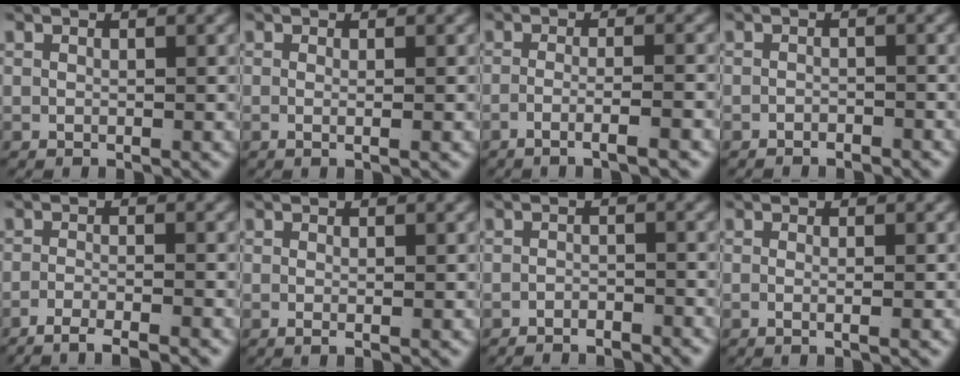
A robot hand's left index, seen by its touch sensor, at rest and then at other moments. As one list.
[{"total": 1.0, "force": [-0.4, -0.4, 0.9], "torque": [-0.023, -0.010, -0.003]}, {"total": 3.3, "force": [-2.5, -0.3, 2.1], "torque": [-0.050, -0.016, -0.038]}, {"total": 1.5, "force": [-1.5, -0.2, 0.1], "torque": [0.000, -0.008, -0.022]}, {"total": 4.3, "force": [-4.0, 0.4, 1.7], "torque": [-0.026, -0.013, -0.060]}, {"total": 0.8, "force": [-0.5, -0.1, 0.6], "torque": [-0.015, -0.009, -0.005]}, {"total": 2.5, "force": [-2.5, 0.0, 0.0], "torque": [0.005, -0.011, -0.040]}, {"total": 1.2, "force": [-0.8, -0.3, 0.9], "torque": [-0.025, -0.008, -0.010]}]